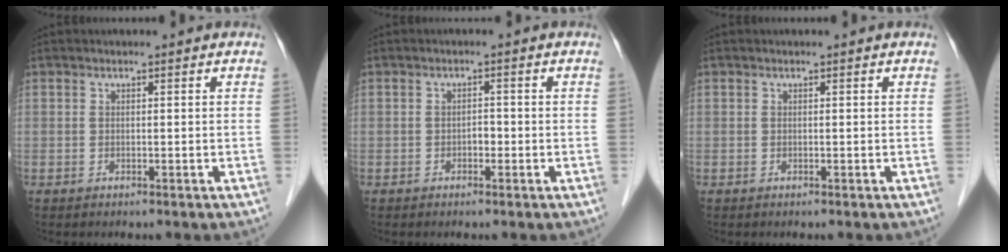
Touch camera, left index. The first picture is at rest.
{"total": 0.9, "force": [-0.5, 0.6, 0.6], "torque": [-0.006, 0.003, -0.011]}
{"total": 0.0}